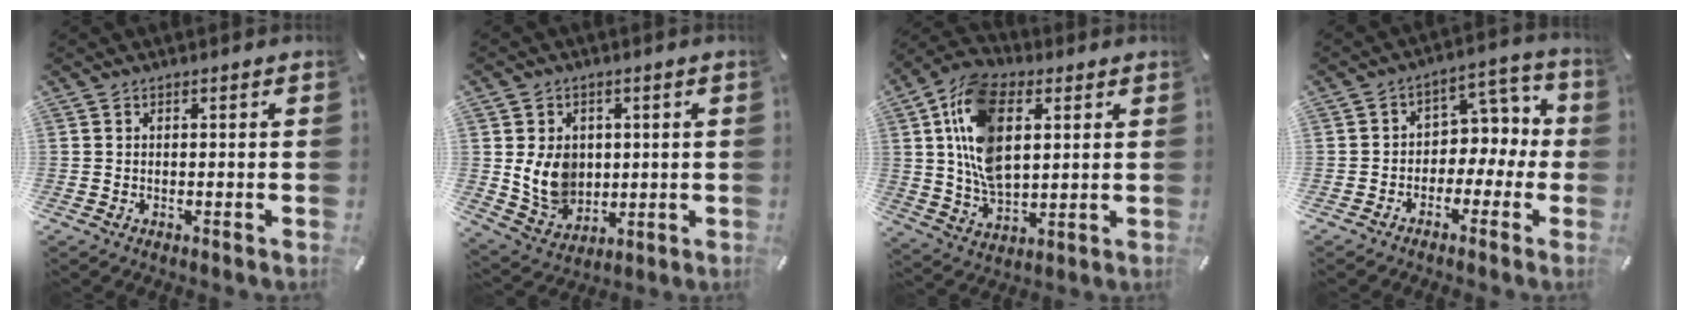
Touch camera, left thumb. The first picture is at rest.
{"total": 9.9, "force": [1.4, 8.5, 4.9], "torque": [-0.115, -0.009, 0.030]}
{"total": 16.7, "force": [4.5, 10.8, 12.0], "torque": [-0.277, 0.001, 0.078]}
{"total": 7.7, "force": [-0.5, 6.8, 3.4], "torque": [-0.040, 0.008, -0.012]}